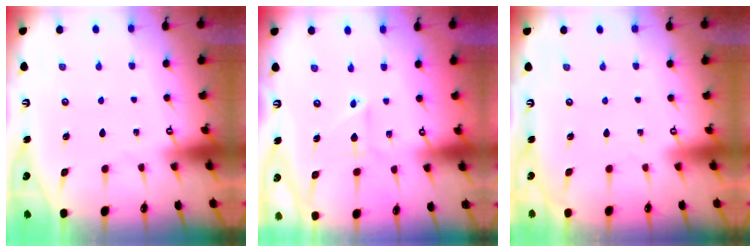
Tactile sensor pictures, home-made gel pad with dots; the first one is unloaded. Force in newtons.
{"total": 2.1, "press": 2.0, "slide": 0.5}
{"total": 0.0}